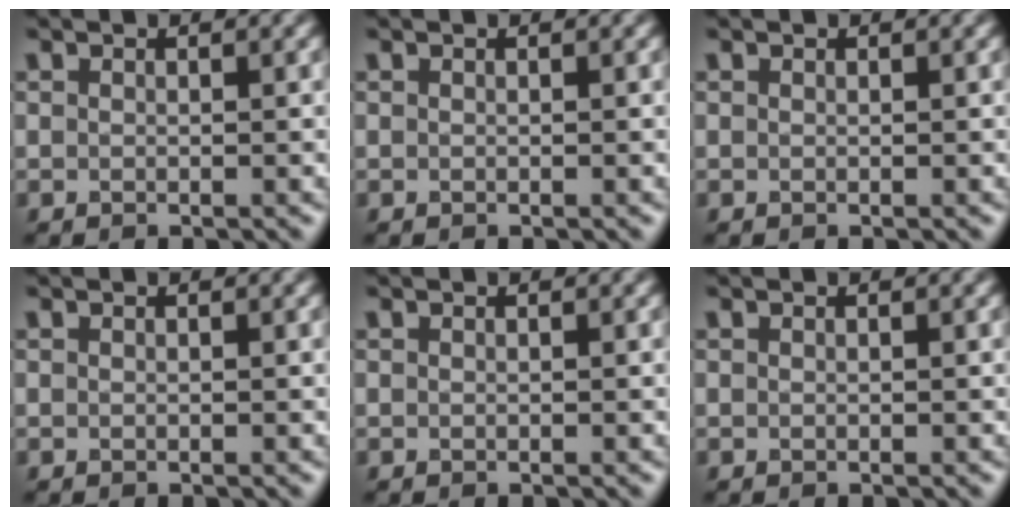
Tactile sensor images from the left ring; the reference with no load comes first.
{"total": 0.0}
{"total": 0.0}
{"total": 0.0}
{"total": 0.0}
{"total": 0.0}